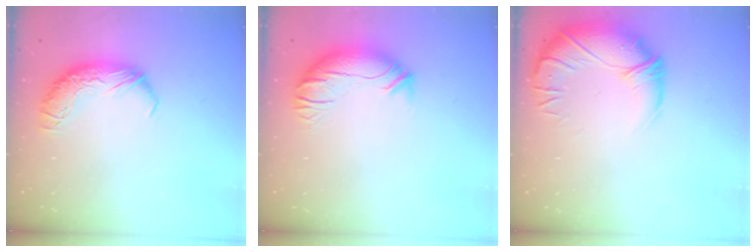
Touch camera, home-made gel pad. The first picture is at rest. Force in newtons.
{"total": 2.6, "press": 0.9, "slide": 2.5}
{"total": 3.4, "press": 1.1, "slide": 3.2}